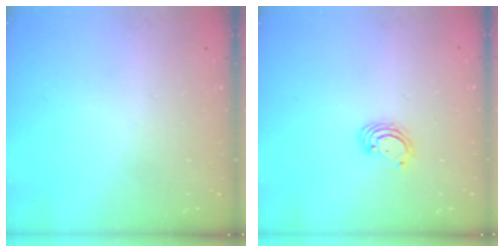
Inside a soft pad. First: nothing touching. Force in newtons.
{"total": 3.3, "press": 3.3, "slide": 0.2}